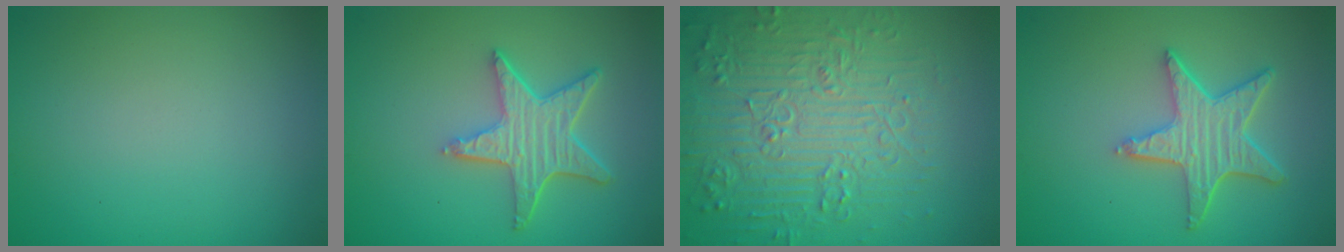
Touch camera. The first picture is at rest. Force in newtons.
{"total": 5.1, "press": 4.1, "slide": 3.1}
{"total": 8.0, "press": 6.2, "slide": 5.0}
{"total": 4.8, "press": 4.2, "slide": 2.4}